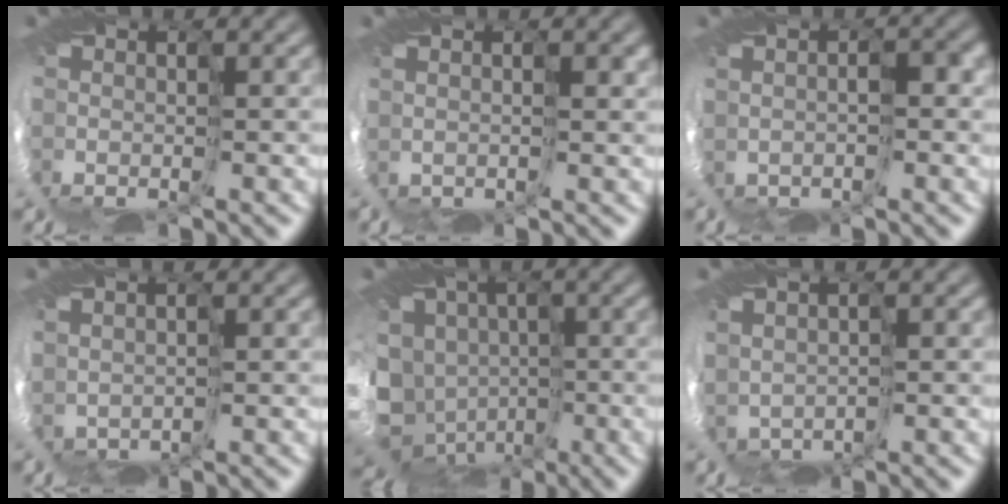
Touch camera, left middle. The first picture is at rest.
{"total": 1.1, "force": [0.8, 0.5, 0.5], "torque": [-0.005, 0.013, 0.020]}
{"total": 1.2, "force": [-0.5, 0.8, 0.8], "torque": [-0.011, 0.011, 0.000]}
{"total": 1.0, "force": [0.9, 0.5, -0.1], "torque": [-0.004, 0.004, 0.018]}
{"total": 13.5, "force": [-4.6, 11.2, 6.0], "torque": [-0.153, -0.009, -0.086]}
{"total": 1.2, "force": [0.5, 1.1, 0.2], "torque": [-0.012, -0.002, 0.010]}